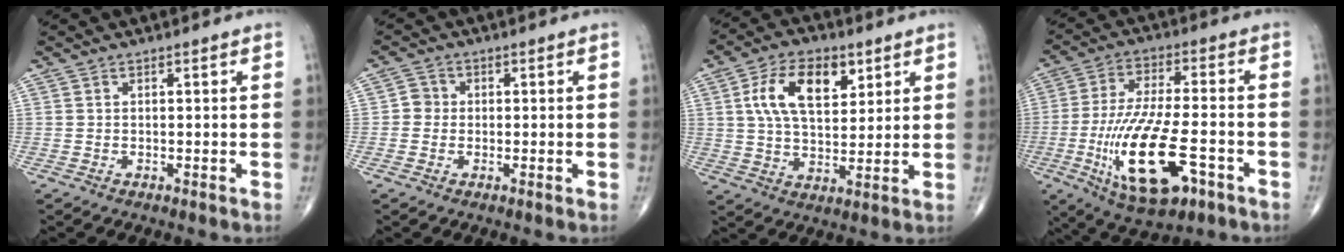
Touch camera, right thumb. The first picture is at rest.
{"total": 2.5, "force": [-0.2, 2.4, 0.7], "torque": [0.004, 0.008, -0.010]}
{"total": 12.9, "force": [4.7, 7.1, 9.7], "torque": [-0.152, -0.008, 0.084]}
{"total": 18.8, "force": [-6.3, 7.0, 16.3], "torque": [-0.317, 0.010, -0.098]}